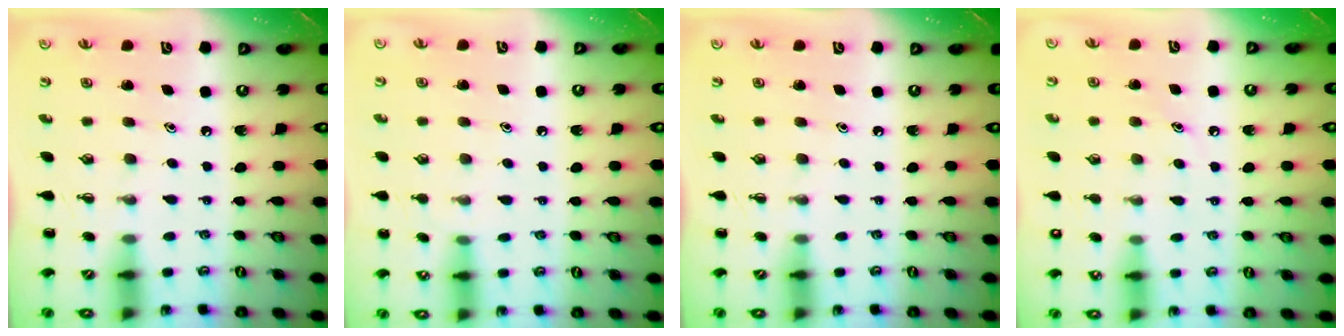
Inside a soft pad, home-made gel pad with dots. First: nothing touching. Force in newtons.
{"total": 5.7, "press": 5.5, "slide": 1.7}
{"total": 0.0}
{"total": 7.7, "press": 7.5, "slide": 1.7}